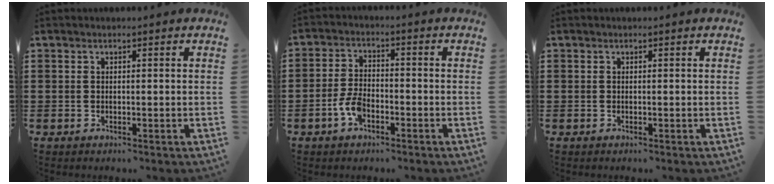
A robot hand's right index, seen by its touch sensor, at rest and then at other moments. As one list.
[{"total": 4.4, "force": [-2.1, 2.0, 3.3], "torque": [-0.085, -0.007, -0.044]}, {"total": 0.0}]